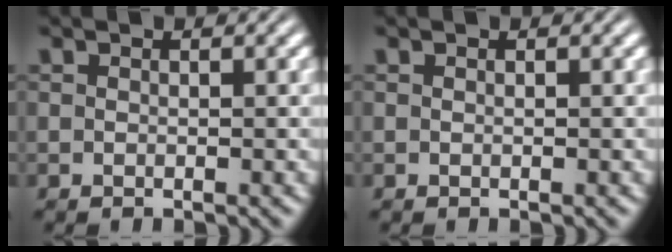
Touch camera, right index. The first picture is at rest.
{"total": 0.0}